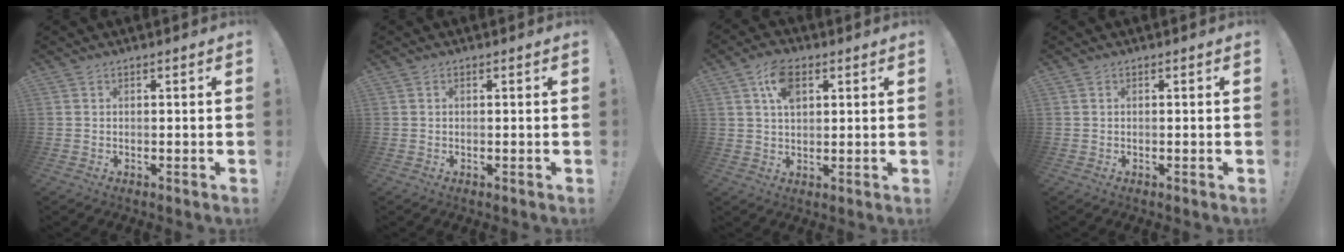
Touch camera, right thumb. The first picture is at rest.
{"total": 0.0}
{"total": 8.2, "force": [3.5, 4.8, 5.7], "torque": [-0.099, 0.001, 0.065]}
{"total": 0.0}